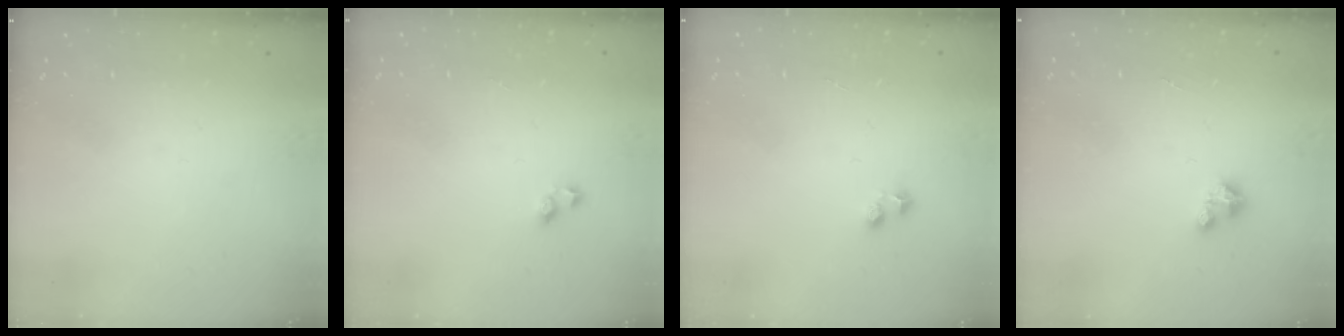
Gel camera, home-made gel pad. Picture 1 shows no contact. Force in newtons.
{"total": 2.0, "press": 1.7, "slide": 1.0}
{"total": 1.8, "press": 1.7, "slide": 0.6}
{"total": 2.0, "press": 2.0, "slide": 0.3}